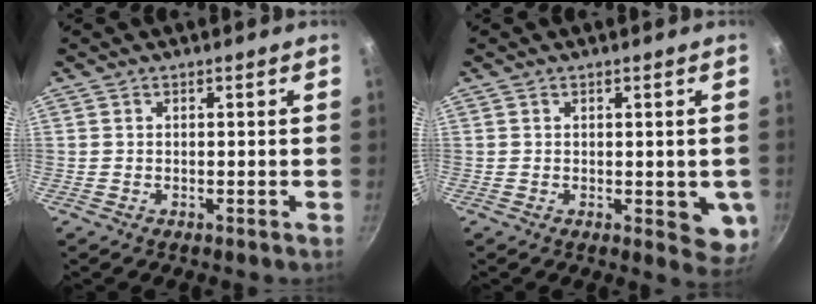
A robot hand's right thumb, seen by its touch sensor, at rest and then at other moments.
{"total": 6.2, "force": [-0.1, 3.0, 5.4], "torque": [-0.045, -0.007, 0.003]}